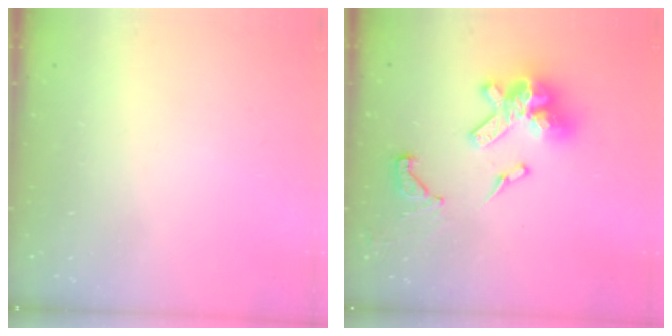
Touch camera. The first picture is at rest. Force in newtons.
{"total": 17.8, "press": 17.7, "slide": 1.7}